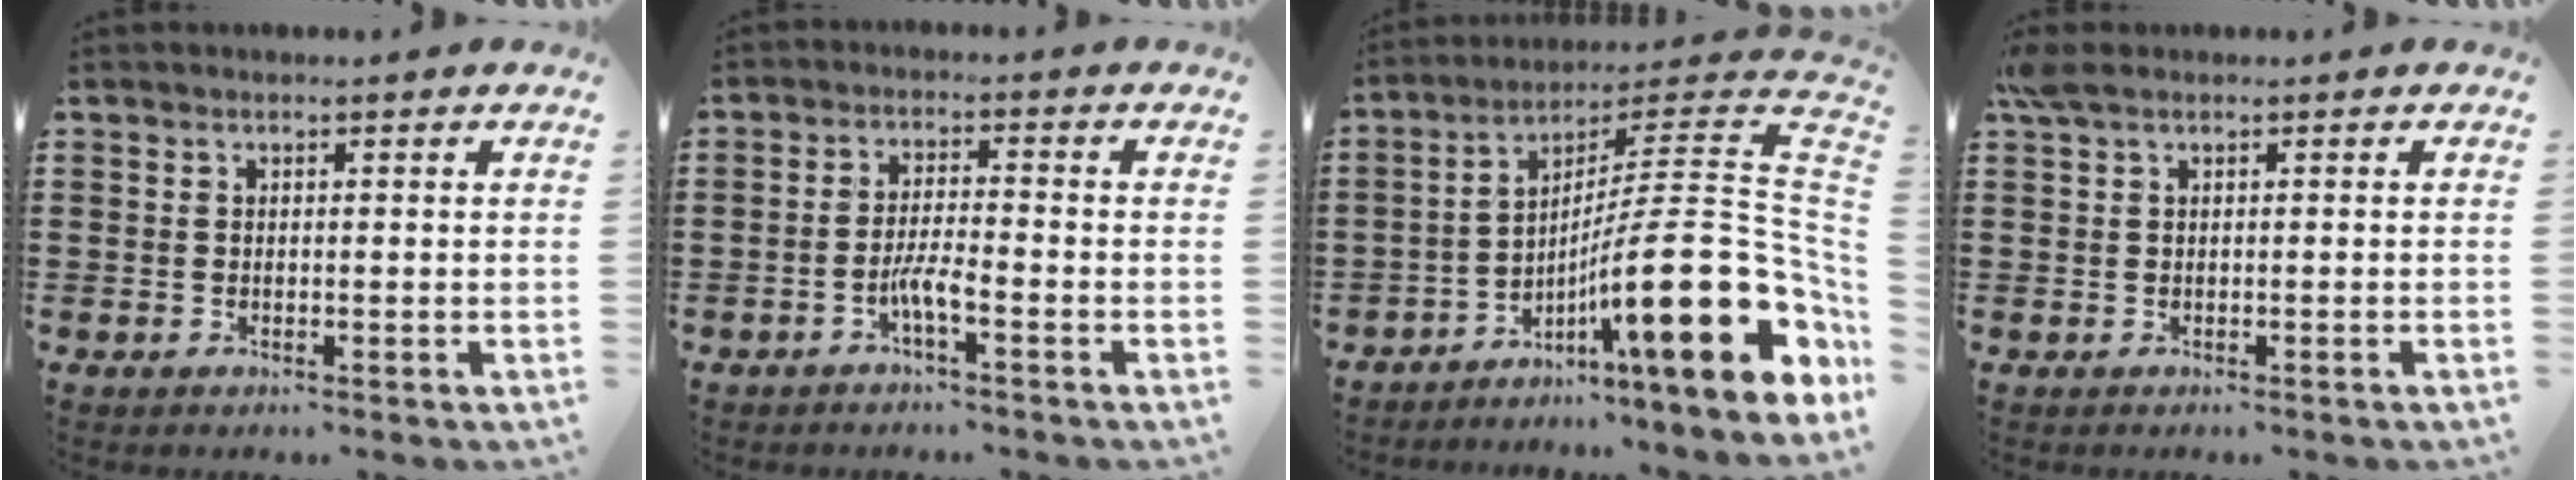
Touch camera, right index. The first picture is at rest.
{"total": 3.7, "force": [-1.9, 0.5, 3.1], "torque": [-0.068, -0.001, -0.039]}
{"total": 19.6, "force": [-6.1, 3.4, 18.3], "torque": [-0.291, -0.031, -0.109]}
{"total": 1.0, "force": [0.1, 0.2, 1.0], "torque": [-0.022, -0.003, 0.002]}